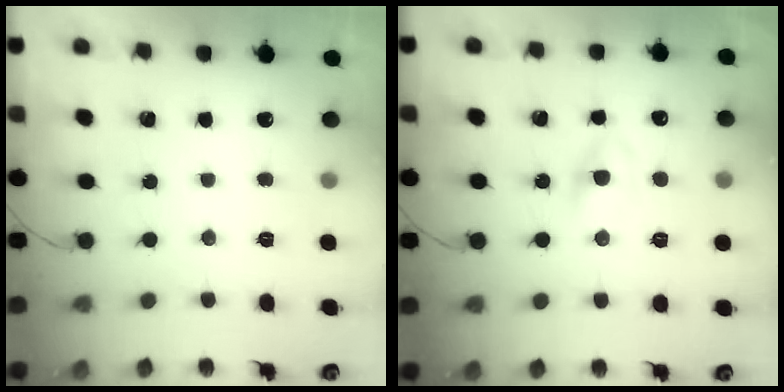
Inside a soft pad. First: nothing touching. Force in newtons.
{"total": 2.8, "press": 2.6, "slide": 1.2}